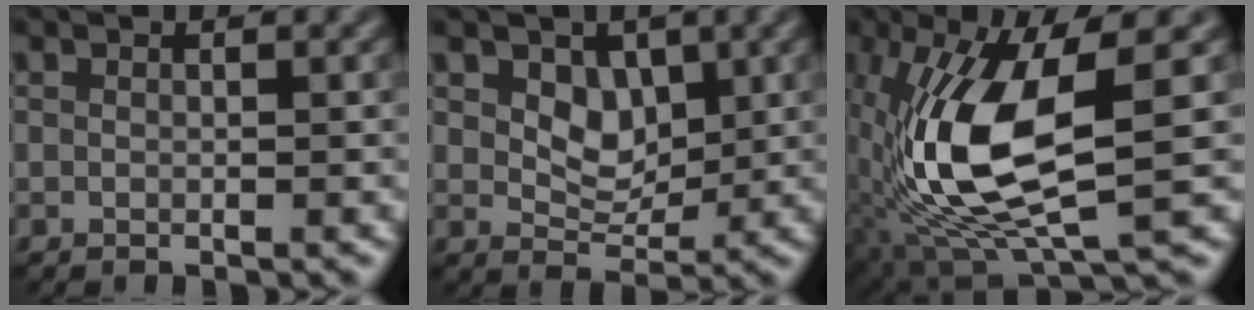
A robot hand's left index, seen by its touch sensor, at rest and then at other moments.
{"total": 3.1, "force": [0.9, 2.3, 1.9], "torque": [-0.041, -0.012, 0.013]}
{"total": 11.3, "force": [-0.7, 3.9, 10.6], "torque": [-0.225, -0.004, -0.010]}